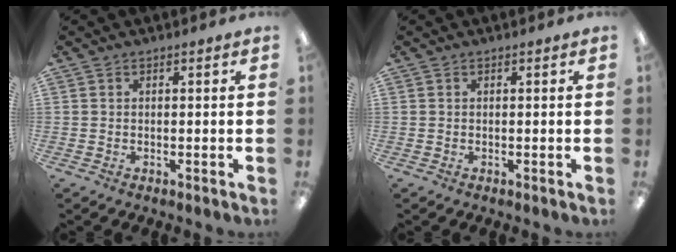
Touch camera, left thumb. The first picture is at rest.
{"total": 0.0}